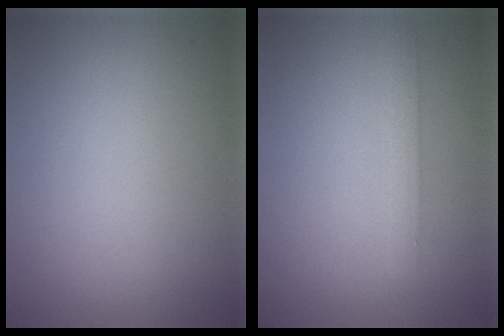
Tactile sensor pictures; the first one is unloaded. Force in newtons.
{"total": 1.6, "press": 1.6, "slide": 0.0}